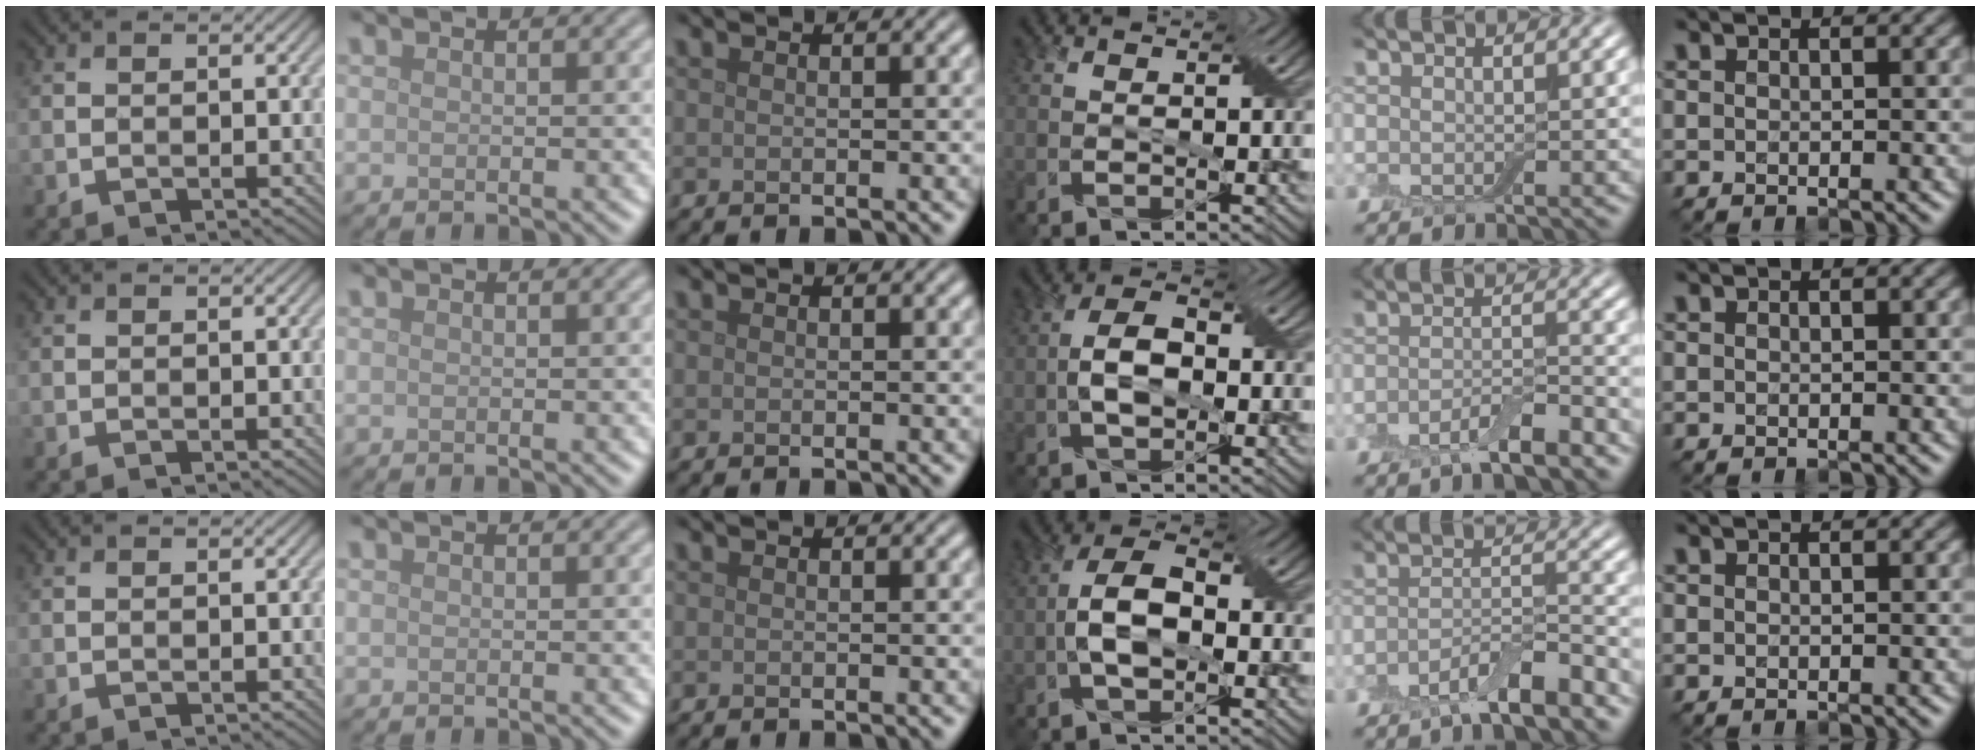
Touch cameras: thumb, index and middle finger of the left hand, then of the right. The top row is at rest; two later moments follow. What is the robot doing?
{"motion": "fold", "object": "bandage"}